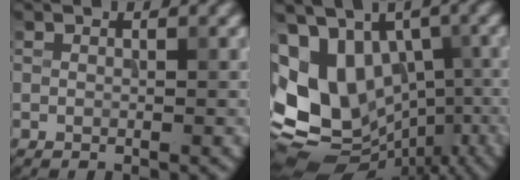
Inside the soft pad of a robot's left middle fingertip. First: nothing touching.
{"total": 12.9, "force": [-1.3, 9.8, 8.3], "torque": [-0.139, -0.002, -0.005]}